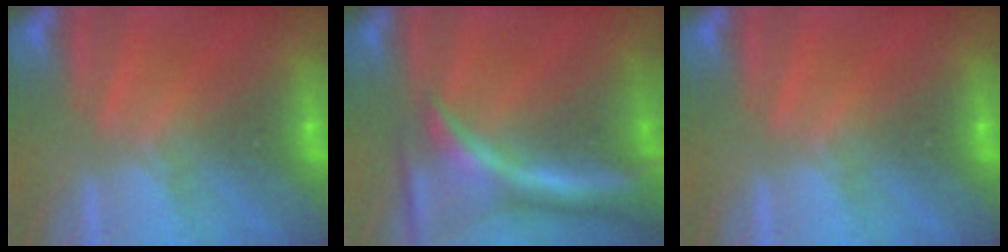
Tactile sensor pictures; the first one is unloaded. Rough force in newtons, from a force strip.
{"total": 7.0}
{"total": 0.0}